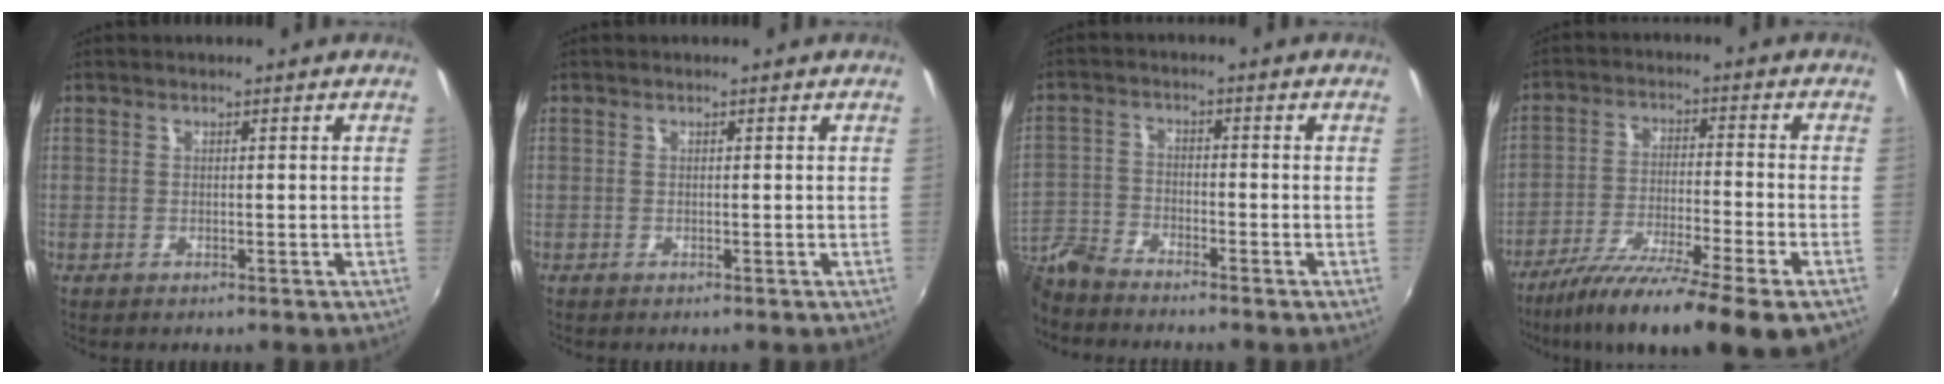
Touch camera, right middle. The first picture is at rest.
{"total": 0.0}
{"total": 7.9, "force": [-7.3, 1.9, 2.4], "torque": [-0.065, -0.004, -0.156]}
{"total": 16.4, "force": [-12.0, 0.5, 11.3], "torque": [-0.206, -0.044, -0.198]}